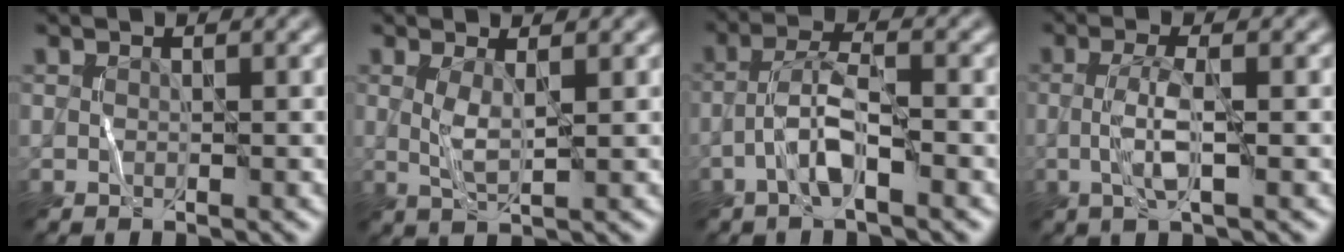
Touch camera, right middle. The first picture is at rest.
{"total": 1.9, "force": [0.5, 0.4, 1.7], "torque": [-0.042, 0.002, 0.012]}
{"total": 3.7, "force": [-1.9, 0.7, 3.1], "torque": [-0.063, 0.019, -0.045]}
{"total": 2.8, "force": [-0.5, 0.4, 2.8], "torque": [-0.060, 0.009, -0.014]}